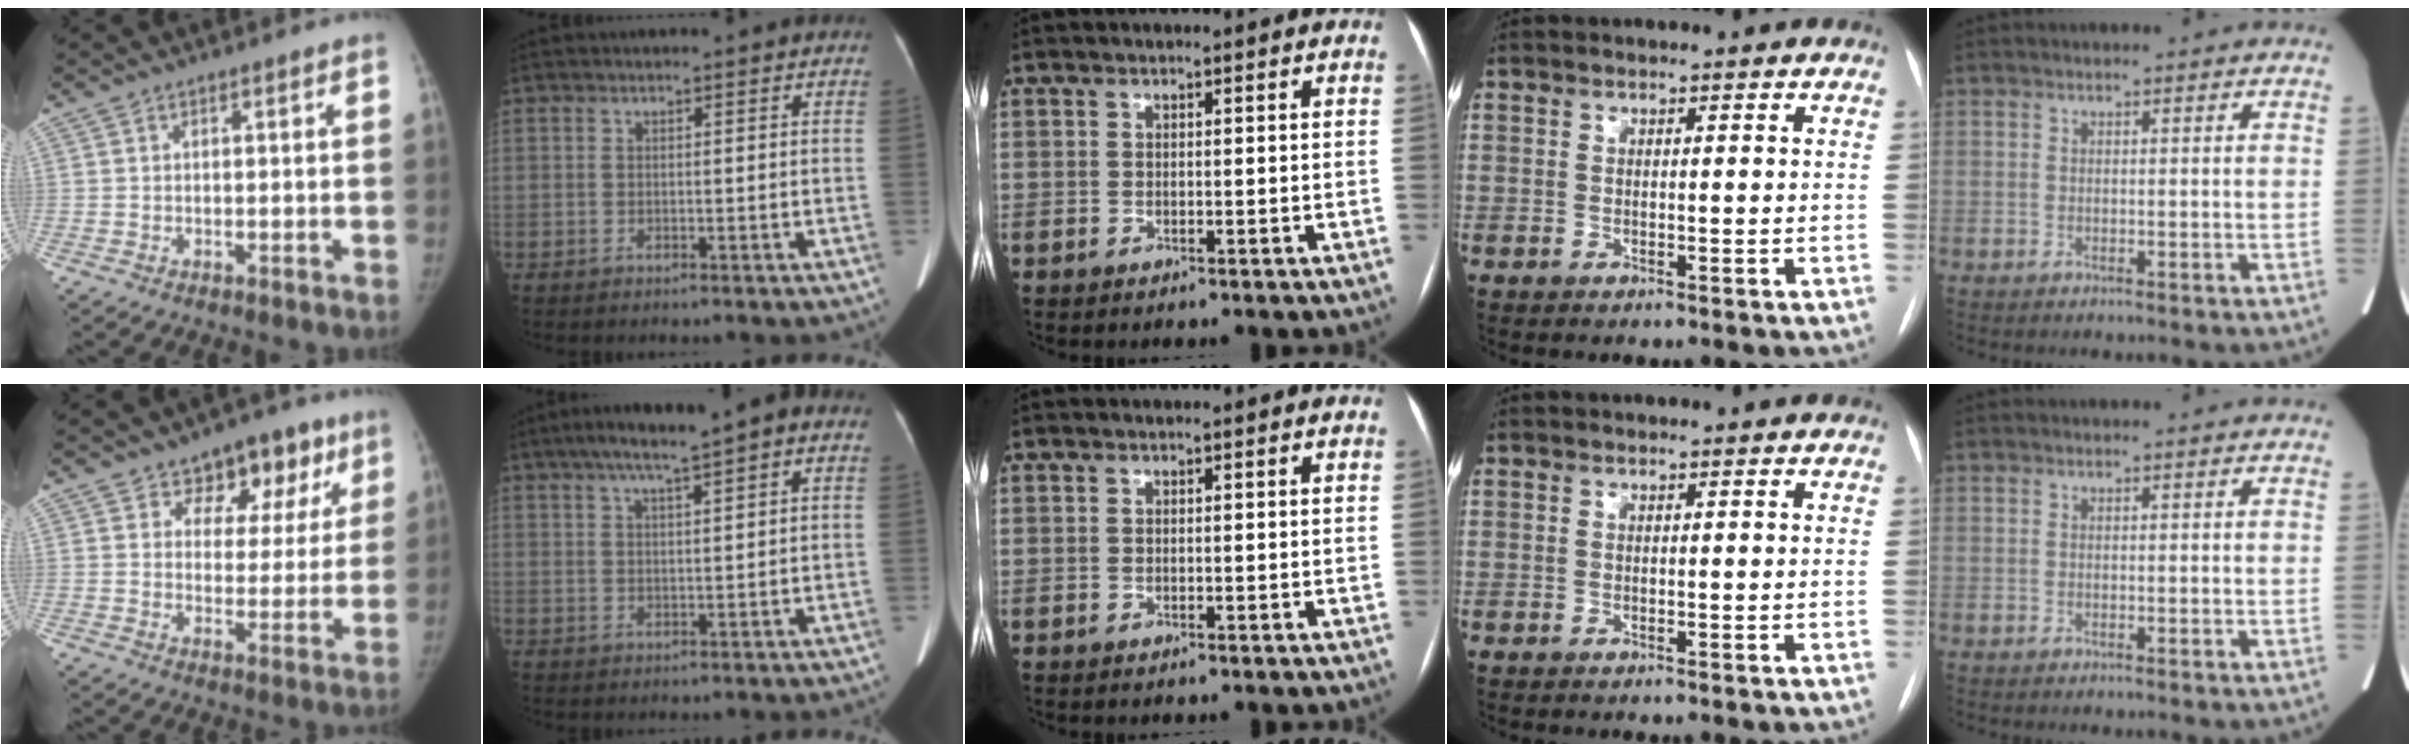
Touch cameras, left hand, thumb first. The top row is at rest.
{"thumb": {"total": 10.4, "force": [6.1, 7.0, 4.6], "torque": [-0.003, -0.019, 0.083]}, "index": {"total": 8.0, "force": [4.4, 0.8, 6.7], "torque": [-0.105, 0.034, 0.067]}}